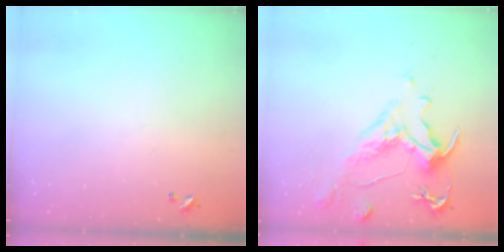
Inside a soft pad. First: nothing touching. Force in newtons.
{"total": 1.8, "press": 1.2, "slide": 1.4}